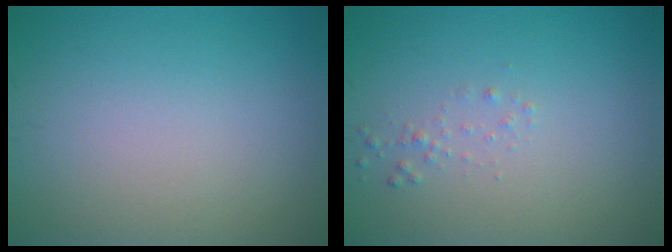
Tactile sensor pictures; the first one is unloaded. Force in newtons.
{"total": 0.7, "press": 0.7, "slide": 0.0}